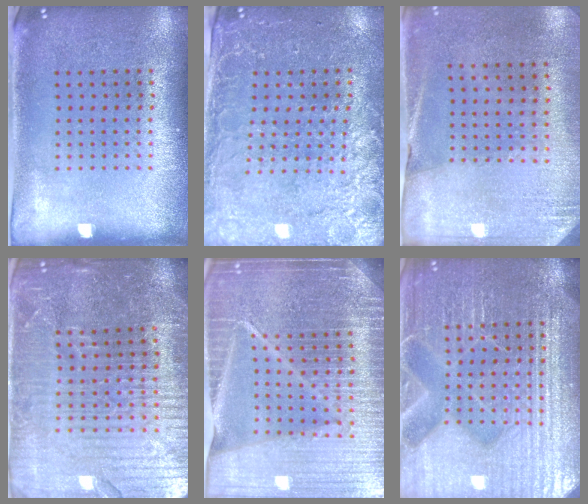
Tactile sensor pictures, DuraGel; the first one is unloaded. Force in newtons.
{"total": 3.0, "press": 2.8, "slide": 1.1}
{"total": 2.7, "press": 2.4, "slide": 1.2}
{"total": 5.7, "press": 5.1, "slide": 2.6}
{"total": 6.7, "press": 5.8, "slide": 3.4}
{"total": 7.5, "press": 7.5, "slide": 1.0}